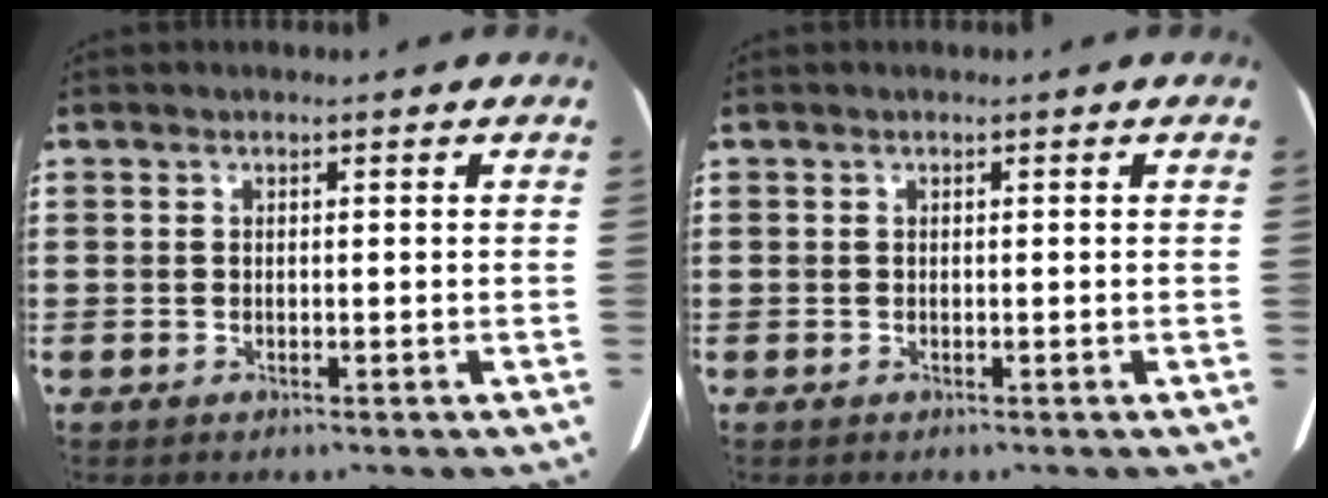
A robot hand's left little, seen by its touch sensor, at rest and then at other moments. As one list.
[{"total": 0.0}]